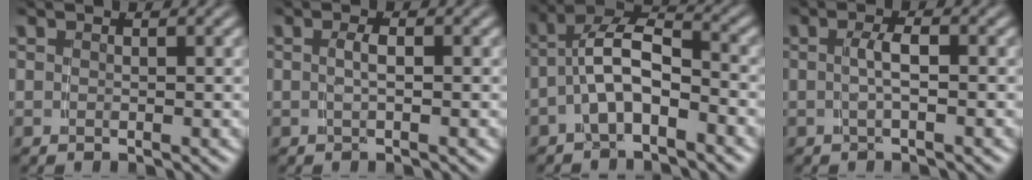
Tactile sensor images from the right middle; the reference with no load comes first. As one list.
[{"total": 1.3, "force": [-0.4, -0.3, 1.2], "torque": [-0.023, -0.002, -0.004]}, {"total": 5.7, "force": [-1.5, 3.5, 4.3], "torque": [-0.088, -0.018, -0.024]}, {"total": 2.0, "force": [-0.5, -0.2, 1.9], "torque": [-0.032, 0.000, -0.005]}]